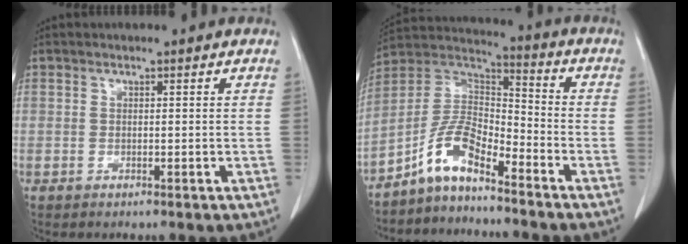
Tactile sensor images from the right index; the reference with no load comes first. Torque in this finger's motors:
{"motor_torque": [0.26, -0.21, 0.16, -0.02]}